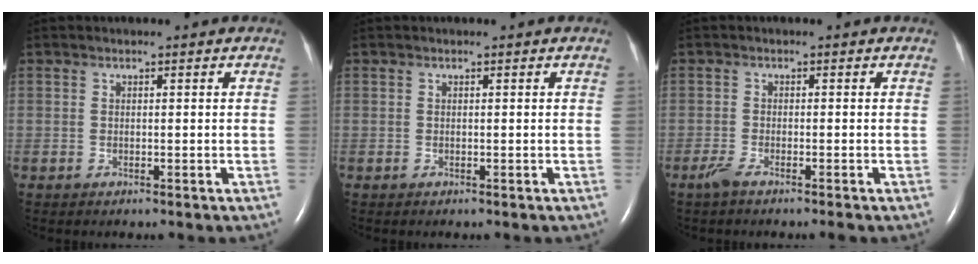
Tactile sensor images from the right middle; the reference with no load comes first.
{"total": 0.0}
{"total": 2.0, "force": [-1.5, -0.1, 1.3], "torque": [-0.037, -0.007, -0.033]}